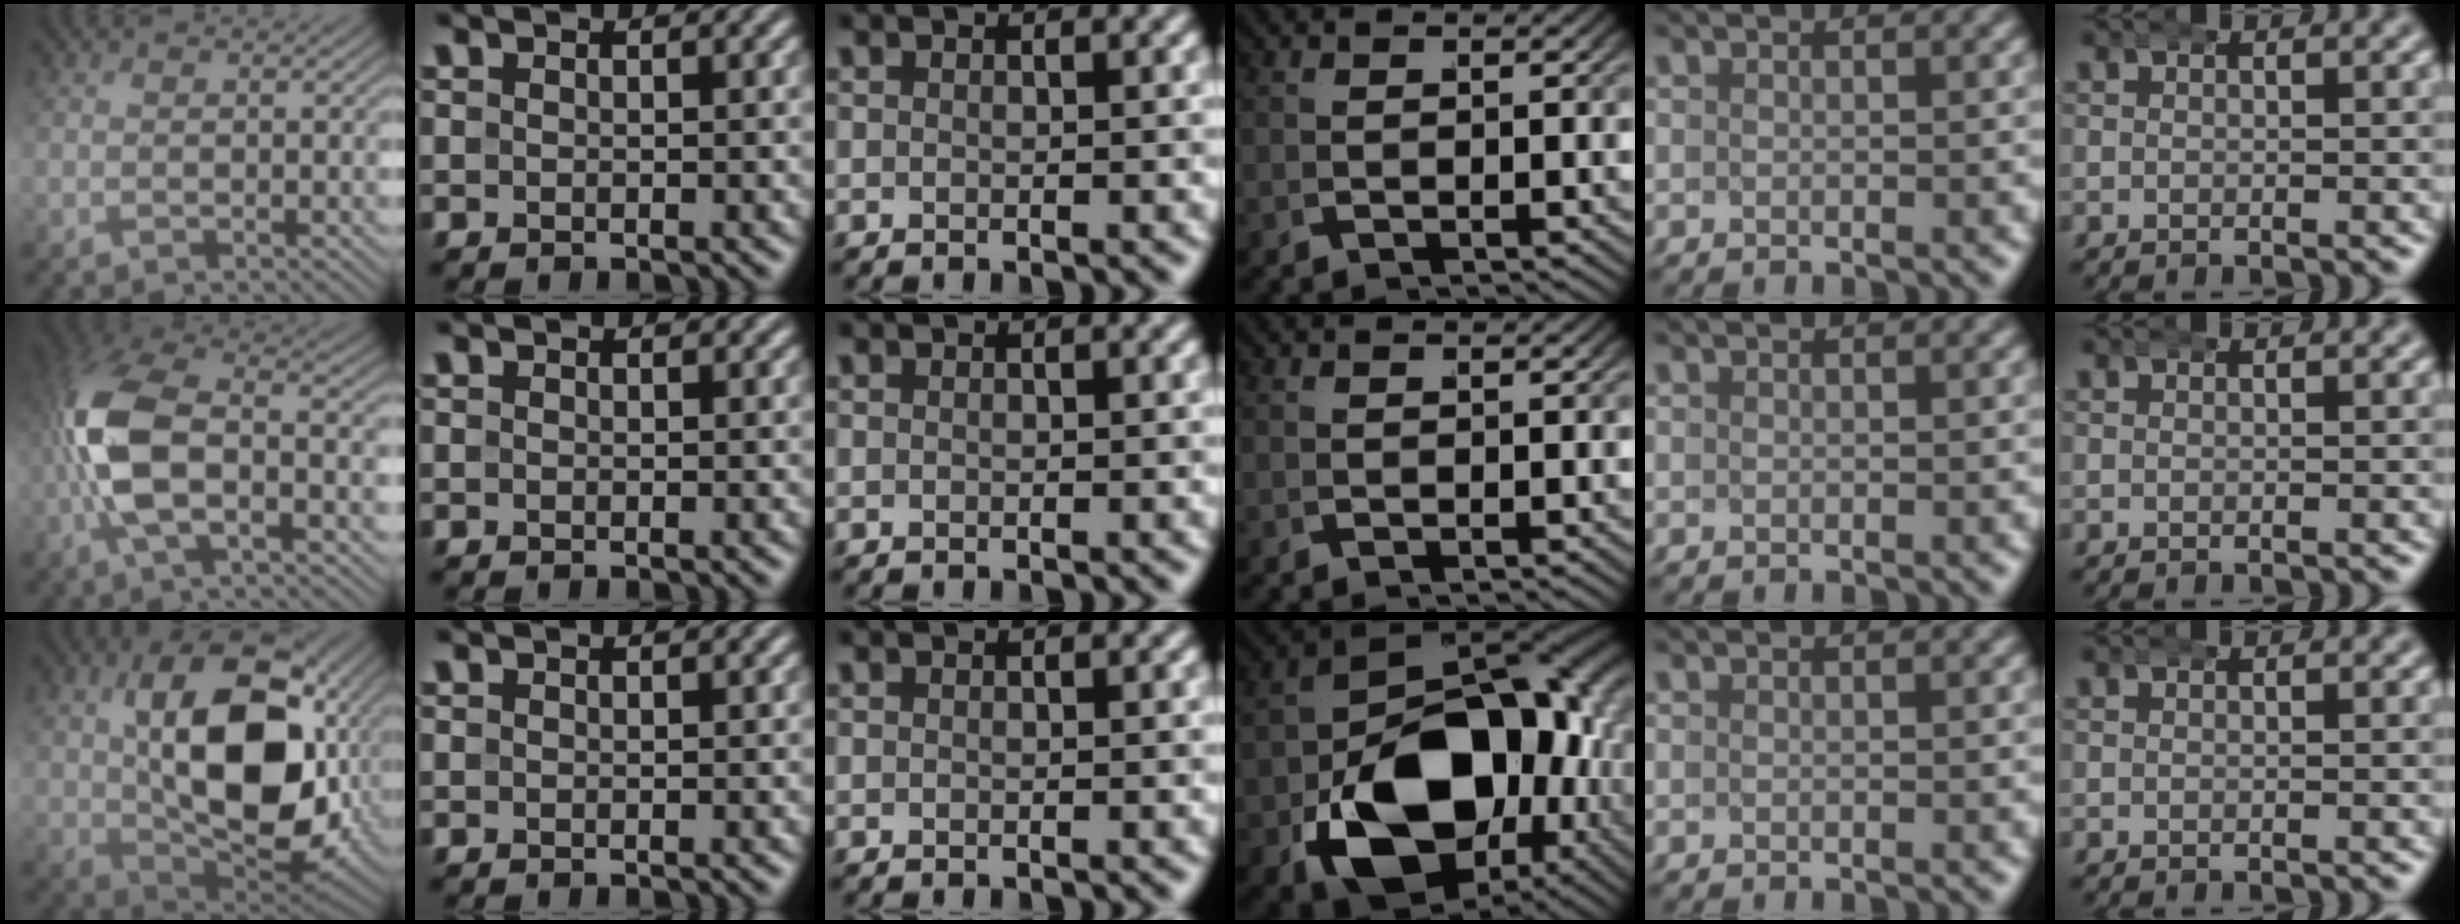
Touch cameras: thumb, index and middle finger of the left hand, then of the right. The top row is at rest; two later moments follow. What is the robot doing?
{"motion": "wrap", "object": "bandana"}